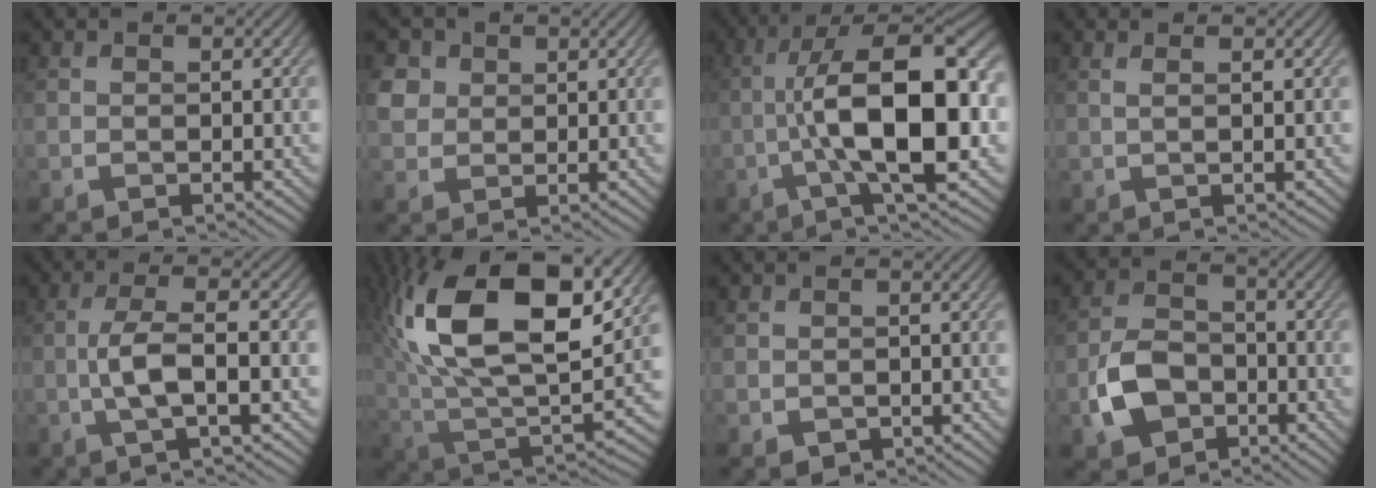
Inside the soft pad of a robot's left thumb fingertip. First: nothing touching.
{"total": 3.7, "force": [1.5, 3.1, 1.3], "torque": [-0.042, 0.004, 0.028]}
{"total": 15.1, "force": [-1.5, 5.0, 14.2], "torque": [-0.232, 0.018, -0.030]}
{"total": 1.6, "force": [0.8, 0.4, 1.4], "torque": [-0.018, 0.002, 0.002]}
{"total": 5.7, "force": [-1.1, 1.3, 5.4], "torque": [-0.114, 0.009, -0.026]}
{"total": 17.6, "force": [6.6, 8.3, 14.1], "torque": [-0.298, 0.011, 0.114]}
{"total": 1.3, "force": [-0.1, 1.3, 0.3], "torque": [-0.012, -0.010, -0.001]}
{"total": 7.2, "force": [-2.9, 5.1, 4.2], "torque": [-0.096, -0.003, -0.065]}